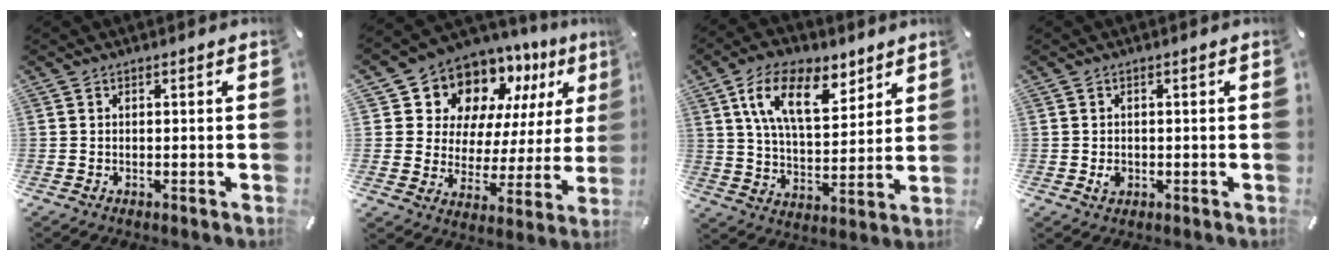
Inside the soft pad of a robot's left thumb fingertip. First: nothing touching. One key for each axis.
{"total": 12.1, "fx": 9.4, "fy": 7.3, "fz": 2.3, "tx": -0.047, "ty": -0.100, "tz": 0.167}
{"total": 15.4, "fx": 8.2, "fy": 8.3, "fz": 10.0, "tx": -0.177, "ty": -0.017, "tz": 0.149}
{"total": 1.9, "fx": -0.2, "fy": 1.6, "fz": 0.9, "tx": -0.010, "ty": 0.001, "tz": -0.005}